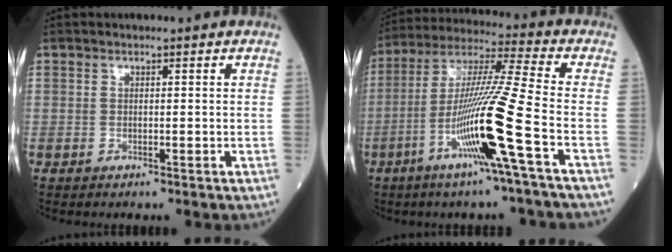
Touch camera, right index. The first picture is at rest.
{"total": 15.6, "force": [-5.5, -2.2, 14.4], "torque": [-0.279, -0.012, -0.109]}